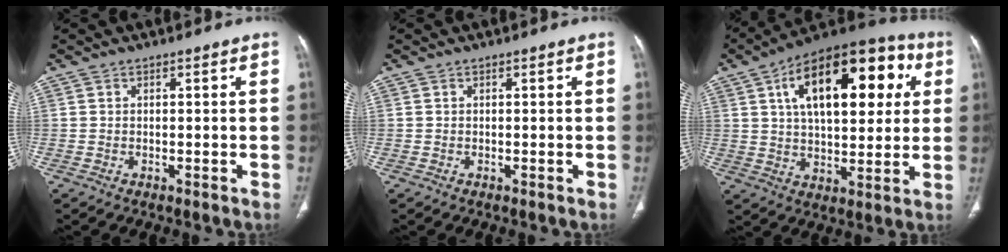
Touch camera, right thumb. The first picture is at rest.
{"total": 0.0}
{"total": 24.4, "force": [7.4, 12.1, 19.8], "torque": [-0.271, 0.015, 0.108]}